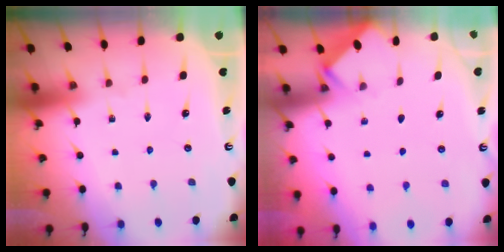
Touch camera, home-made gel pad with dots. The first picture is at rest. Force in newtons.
{"total": 2.5, "press": 2.4, "slide": 0.4}